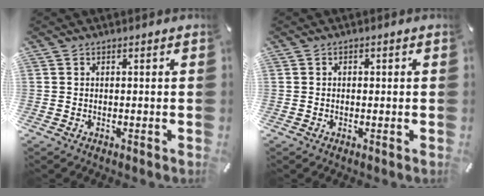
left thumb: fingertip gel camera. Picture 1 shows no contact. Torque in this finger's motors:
{"motor_torque": [-0.25, -0.60, -0.01, 0.15, -0.02]}